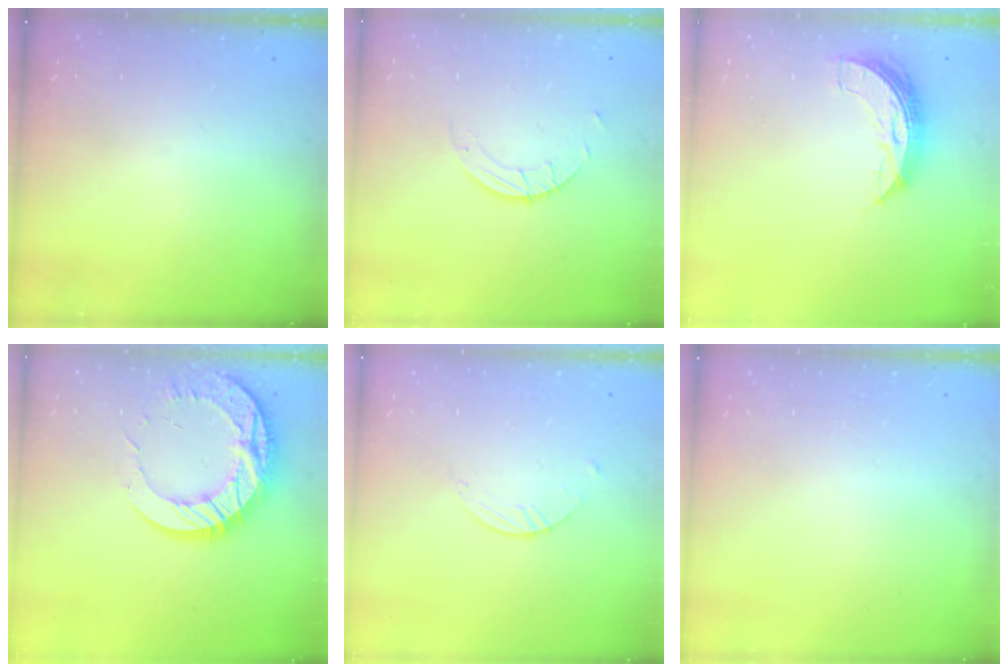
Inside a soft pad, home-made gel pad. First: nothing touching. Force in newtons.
{"total": 1.9, "press": 1.9, "slide": 0.1}
{"total": 7.7, "press": 7.7, "slide": 0.4}
{"total": 17.9, "press": 17.8, "slide": 1.6}
{"total": 1.8, "press": 1.8, "slide": 0.1}
{"total": 0.0}